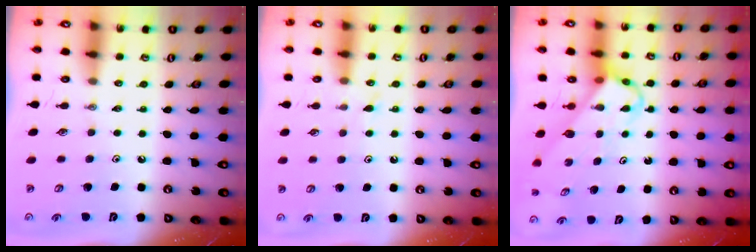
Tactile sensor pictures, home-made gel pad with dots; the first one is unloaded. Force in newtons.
{"total": 6.1, "press": 6.1, "slide": 0.5}
{"total": 4.8, "press": 4.8, "slide": 0.4}